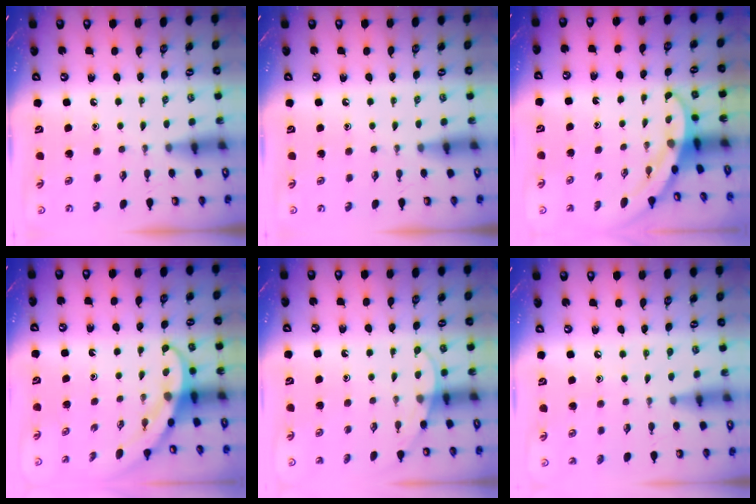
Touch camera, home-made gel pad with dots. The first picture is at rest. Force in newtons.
{"total": 0.0}
{"total": 3.1, "press": 3.1, "slide": 0.1}
{"total": 3.7, "press": 3.7, "slide": 0.4}
{"total": 5.1, "press": 5.1, "slide": 0.2}
{"total": 5.0, "press": 5.0, "slide": 0.5}